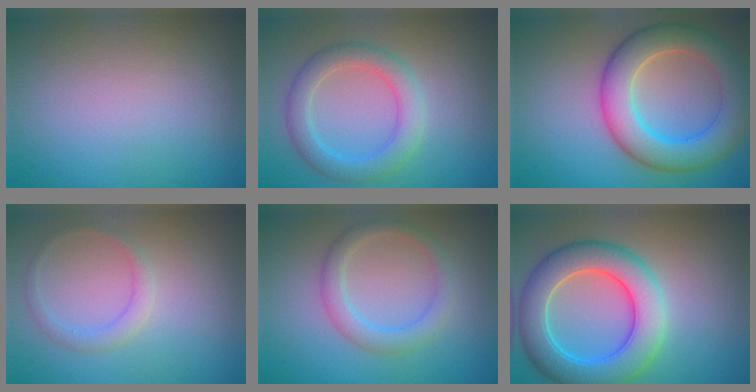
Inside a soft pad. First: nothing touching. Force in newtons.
{"total": 3.9, "press": 3.9, "slide": 0.1}
{"total": 7.5, "press": 7.5, "slide": 0.7}
{"total": 1.6, "press": 1.6, "slide": 0.2}
{"total": 2.7, "press": 2.7, "slide": 0.1}
{"total": 7.6, "press": 7.6, "slide": 0.3}